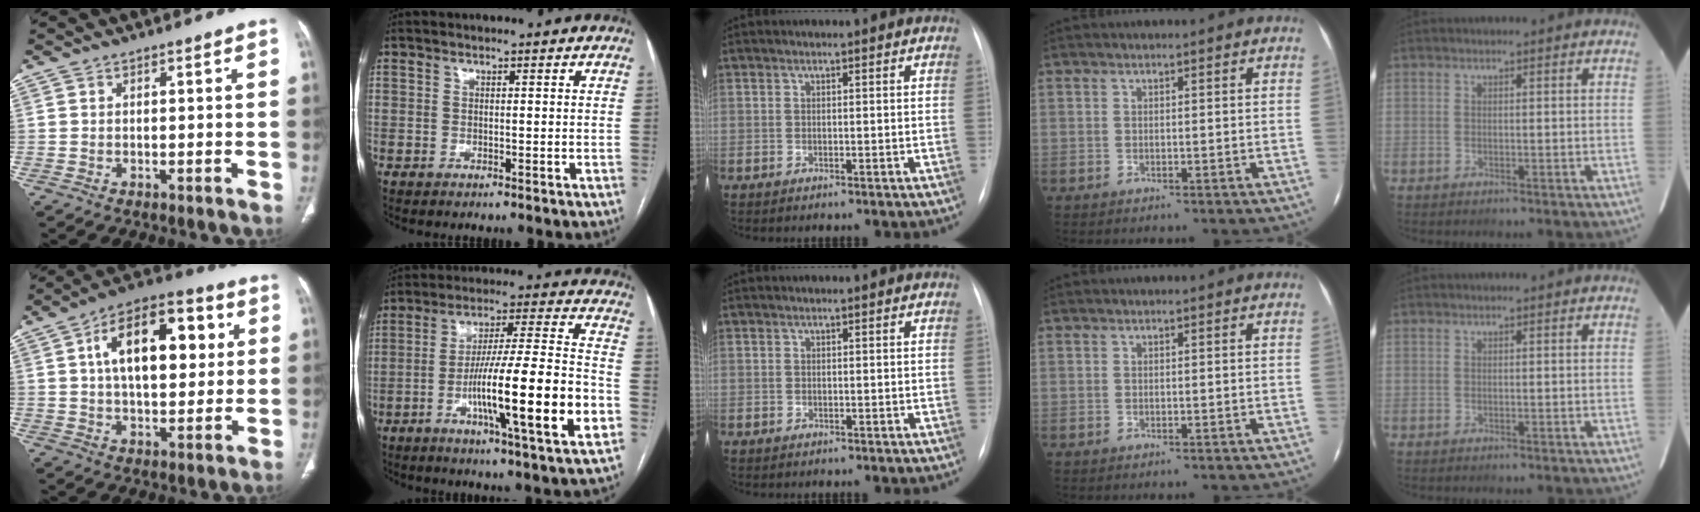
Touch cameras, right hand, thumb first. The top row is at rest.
{"thumb": {"total": 18.7, "force": [4.7, 9.8, 15.2], "torque": [-0.207, 0.013, 0.068]}, "index": {"total": 19.4, "force": [-5.8, 0.4, 18.5], "torque": [-0.289, -0.005, -0.092]}, "middle": {"total": 0.5, "force": [-0.4, 0.3, 0.1], "torque": [-0.005, 0.002, -0.006]}}